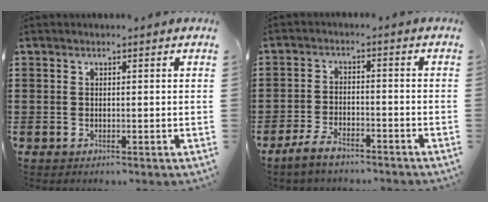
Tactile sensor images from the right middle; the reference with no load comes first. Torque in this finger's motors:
{"motor_torque": [1.73, -0.41, 0.32, 0.02]}